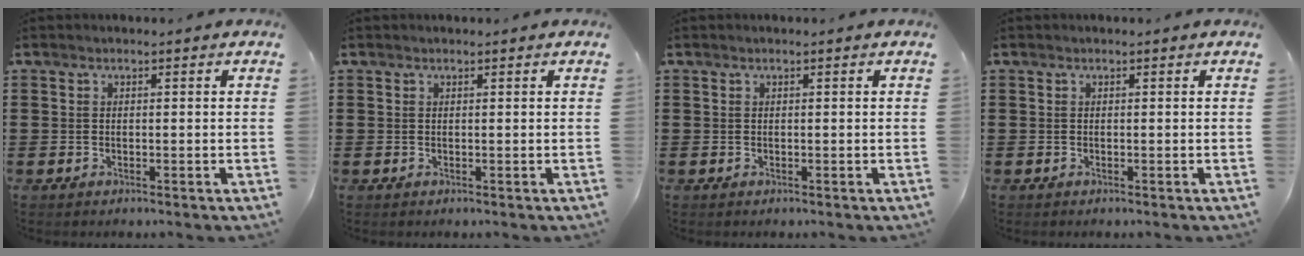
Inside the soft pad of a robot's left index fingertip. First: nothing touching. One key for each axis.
{"total": 0.0}
{"total": 0.0}
{"total": 0.0}